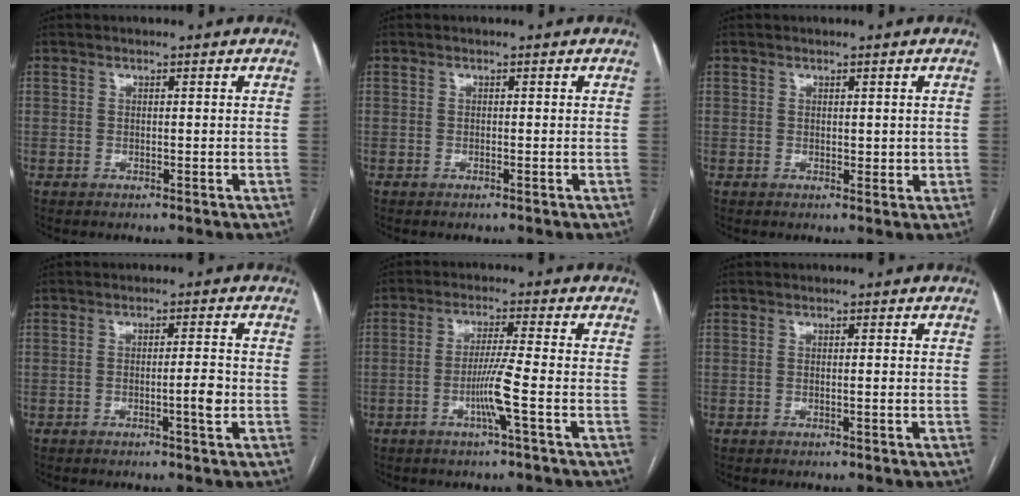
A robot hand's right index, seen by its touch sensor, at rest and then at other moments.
{"total": 0.0}
{"total": 1.6, "force": [0.4, 1.0, 1.1], "torque": [-0.011, -0.005, 0.010]}
{"total": 3.2, "force": [-1.0, 0.1, 3.1], "torque": [-0.046, 0.000, -0.016]}
{"total": 5.5, "force": [-1.9, -1.2, 5.0], "torque": [-0.096, -0.006, -0.039]}
{"total": 0.6, "force": [-0.2, 0.0, 0.6], "torque": [-0.009, 0.001, -0.002]}